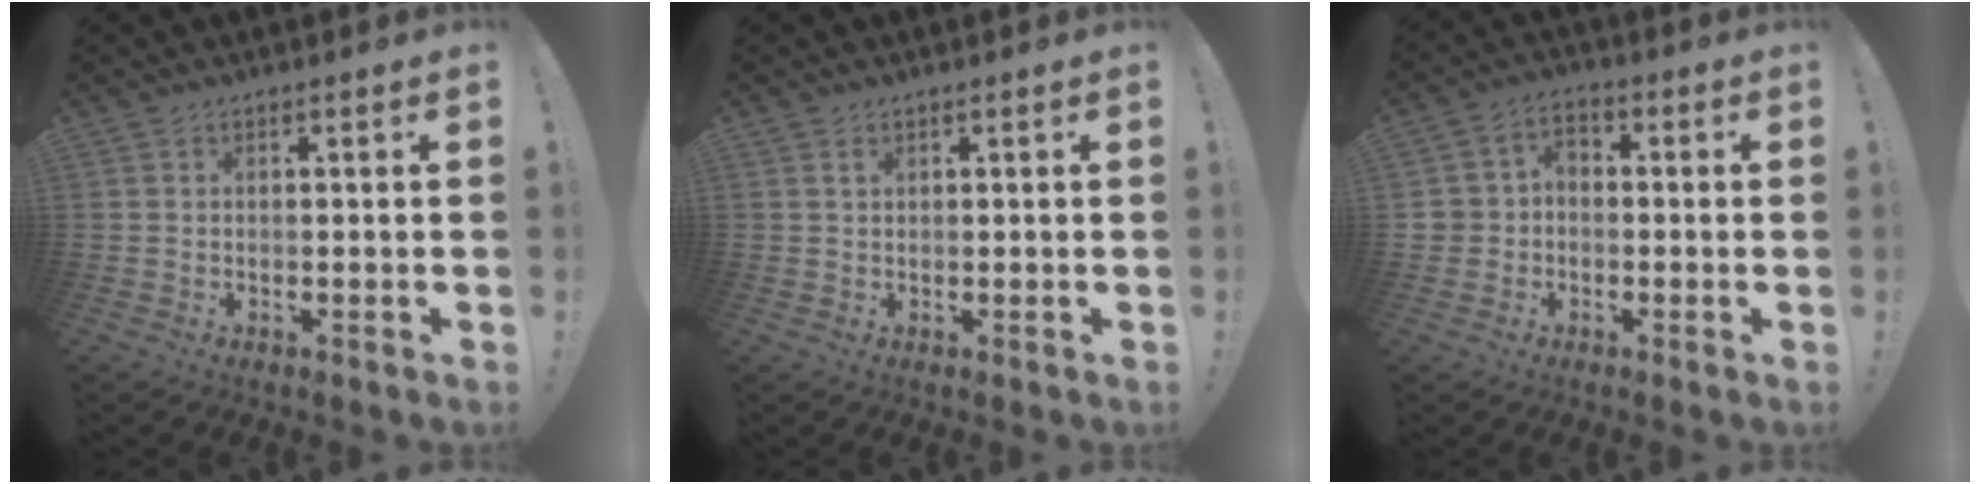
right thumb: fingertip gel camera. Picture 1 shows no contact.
{"total": 1.5, "force": [0.9, 1.2, 0.4], "torque": [0.007, -0.007, 0.012]}
{"total": 5.2, "force": [-2.2, 4.4, 1.8], "torque": [-0.043, 0.023, -0.042]}